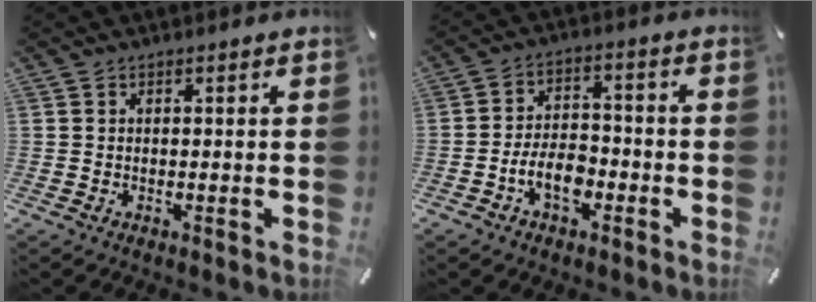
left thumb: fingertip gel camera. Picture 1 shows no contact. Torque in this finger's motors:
{"motor_torque": [0.44, 0.44, 0.50, 0.25, 0.03]}